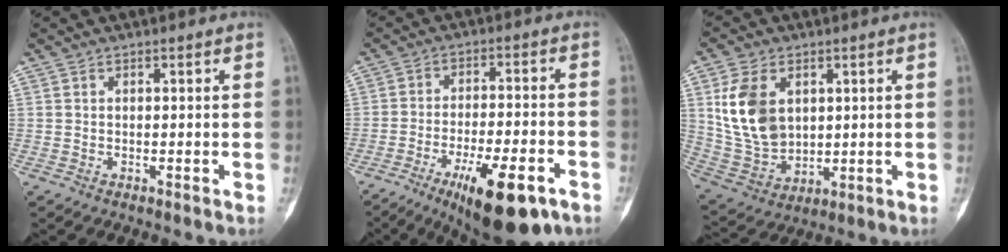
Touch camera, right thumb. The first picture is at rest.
{"total": 15.7, "force": [-8.4, 4.9, 12.3], "torque": [-0.182, 0.030, -0.123]}
{"total": 13.5, "force": [3.6, 9.3, 9.1], "torque": [-0.162, -0.013, 0.087]}